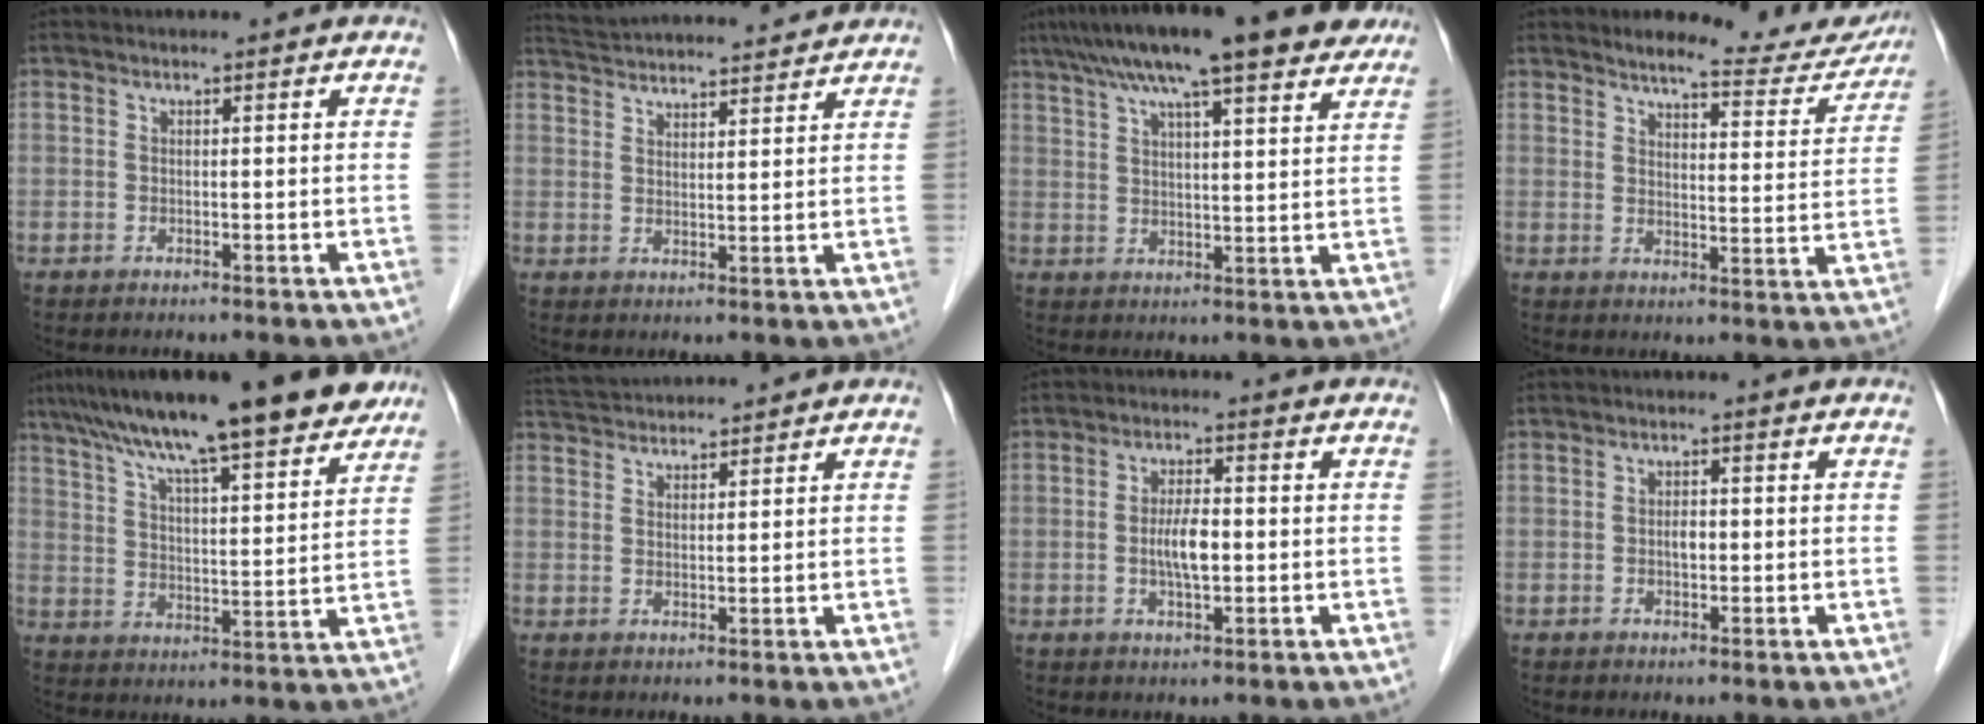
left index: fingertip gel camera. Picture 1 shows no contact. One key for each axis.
{"total": 14.8, "fx": 14.1, "fy": 1.7, "fz": 4.1, "tx": -0.077, "ty": 0.037, "tz": 0.214}
{"total": 18.1, "fx": 13.4, "fy": 3.0, "fz": 11.7, "tx": -0.198, "ty": 0.044, "tz": 0.187}
{"total": 11.6, "fx": 11.0, "fy": 2.3, "fz": 3.0, "tx": -0.026, "ty": -0.026, "tz": 0.124}
{"total": 21.4, "fx": 16.6, "fy": 2.8, "fz": 13.3, "tx": -0.218, "ty": 0.028, "tz": 0.245}
{"total": 8.0, "fx": 7.7, "fy": 0.6, "fz": 1.8, "tx": -0.041, "ty": 0.039, "tz": 0.129}
{"total": 4.4, "fx": -0.4, "fy": 1.1, "fz": 4.2, "tx": -0.084, "ty": 0.001, "tz": -0.006}
{"total": 1.4, "fx": -0.1, "fy": 0.7, "fz": 1.2, "tx": -0.020, "ty": 0.002, "tz": -0.002}